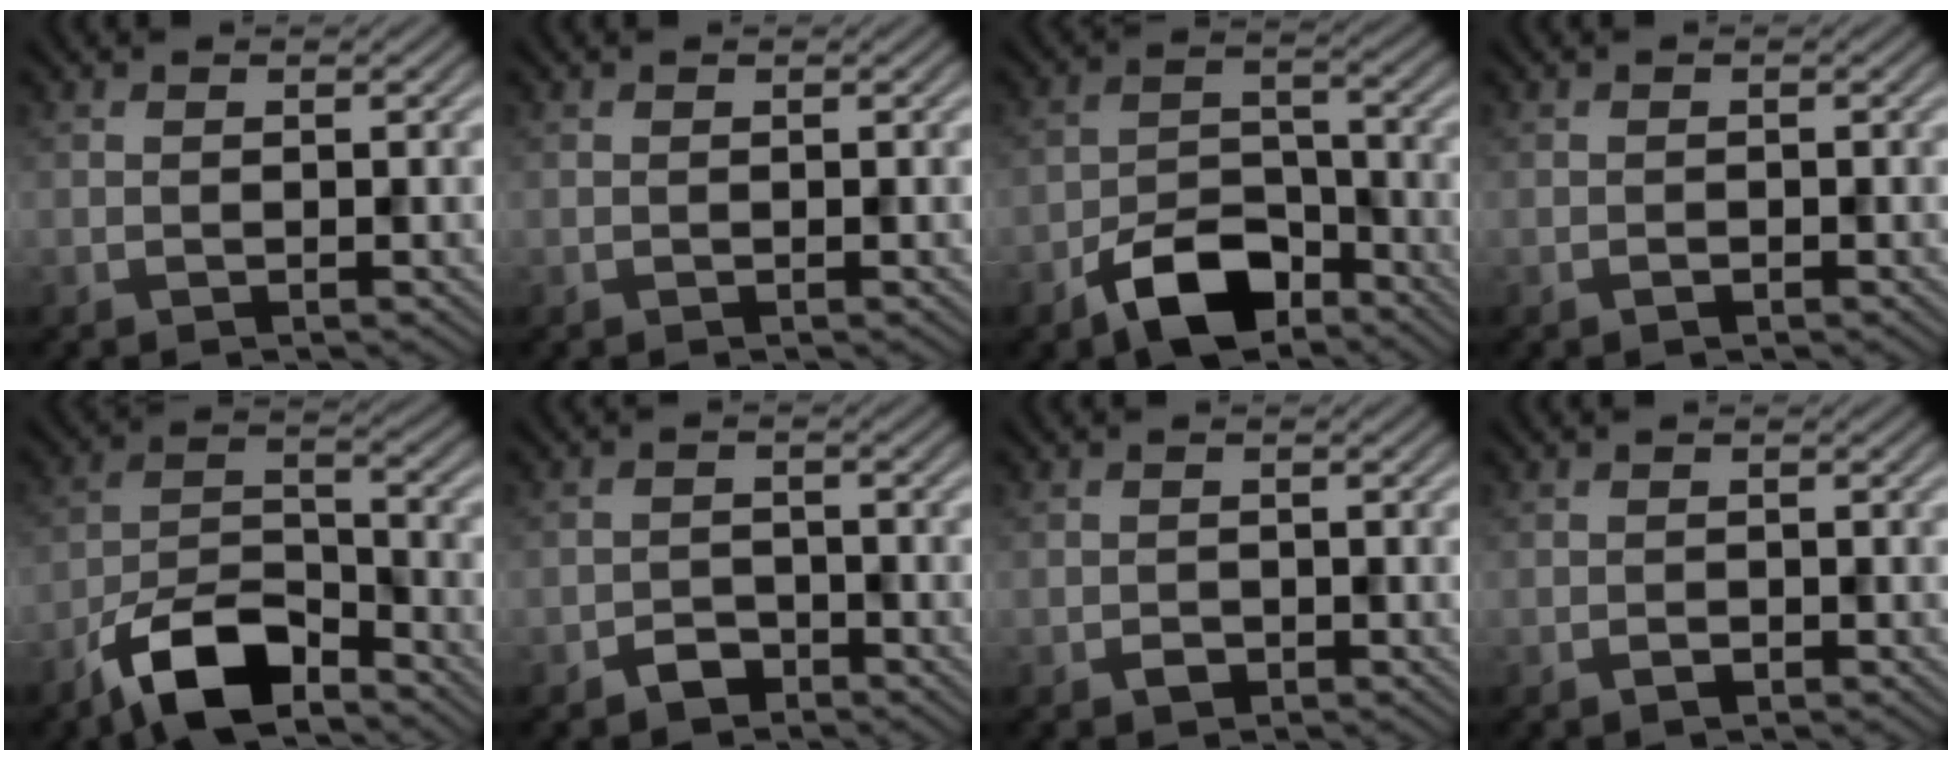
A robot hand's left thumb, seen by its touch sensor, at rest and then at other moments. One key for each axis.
{"total": 0.0}
{"total": 8.6, "fx": -5.6, "fy": 4.2, "fz": 4.9, "tx": -0.083, "ty": 0.002, "tz": -0.118}
{"total": 0.6, "fx": -0.4, "fy": 0.3, "fz": 0.3, "tx": -0.003, "ty": -0.002, "tz": -0.006}
{"total": 10.1, "fx": -7.0, "fy": 3.7, "fz": 6.2, "tx": -0.112, "ty": -0.002, "tz": -0.151}
{"total": 2.4, "fx": -1.8, "fy": 1.4, "fz": 0.8, "tx": -0.009, "ty": 0.004, "tz": -0.039}
{"total": 1.2, "fx": -0.7, "fy": 0.8, "fz": 0.5, "tx": -0.007, "ty": -0.003, "tz": -0.015}
{"total": 0.9, "fx": -0.6, "fy": 0.5, "fz": 0.5, "tx": -0.007, "ty": -0.001, "tz": -0.011}